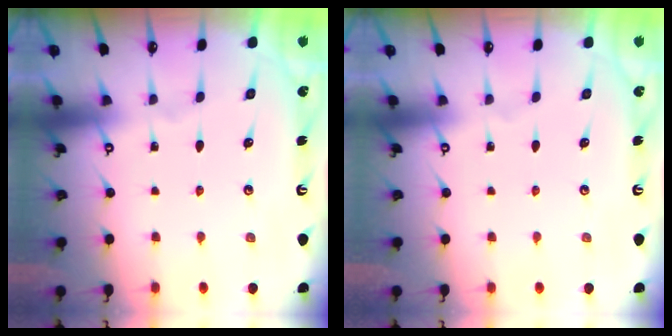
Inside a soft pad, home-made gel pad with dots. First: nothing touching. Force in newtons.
{"total": 0.0}